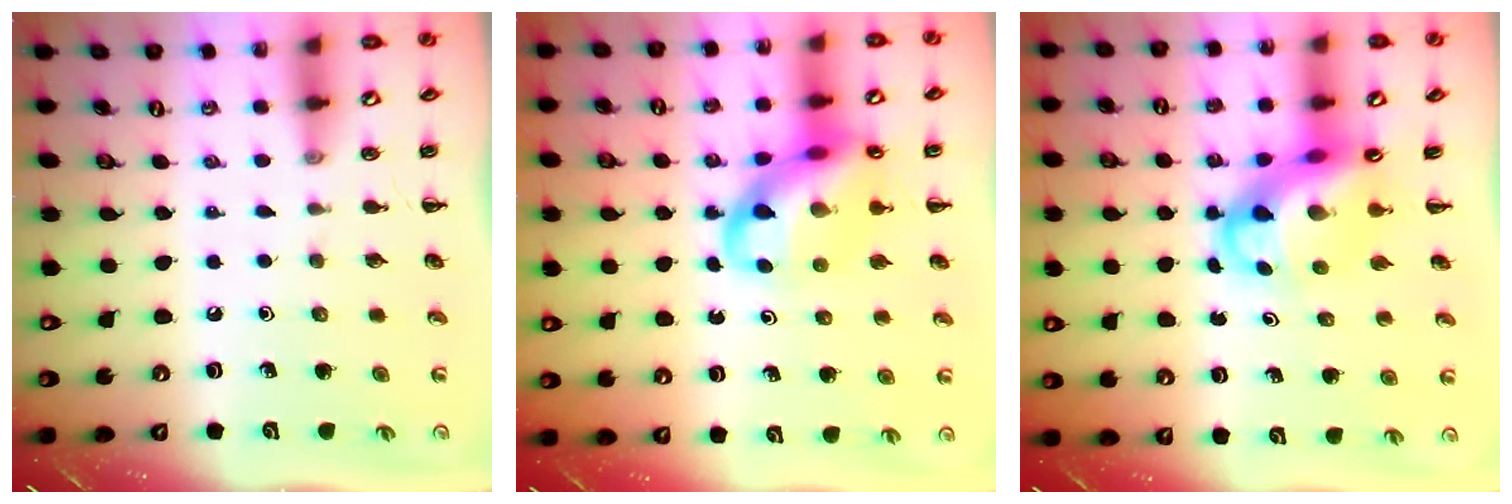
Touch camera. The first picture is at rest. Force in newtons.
{"total": 15.4, "press": 15.1, "slide": 3.3}
{"total": 7.3, "press": 6.9, "slide": 2.3}